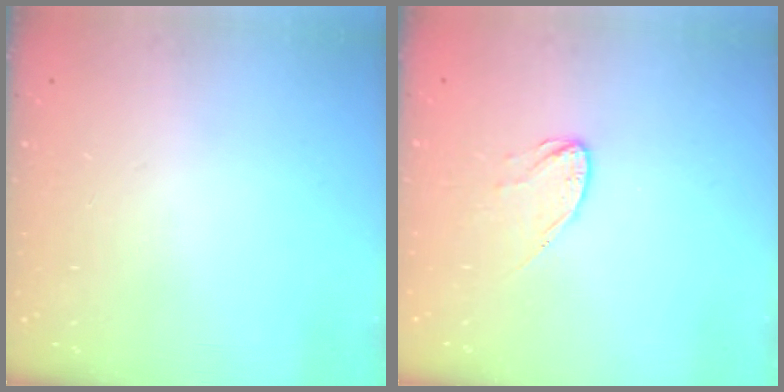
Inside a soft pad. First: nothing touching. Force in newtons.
{"total": 6.4, "press": 6.4, "slide": 0.5}